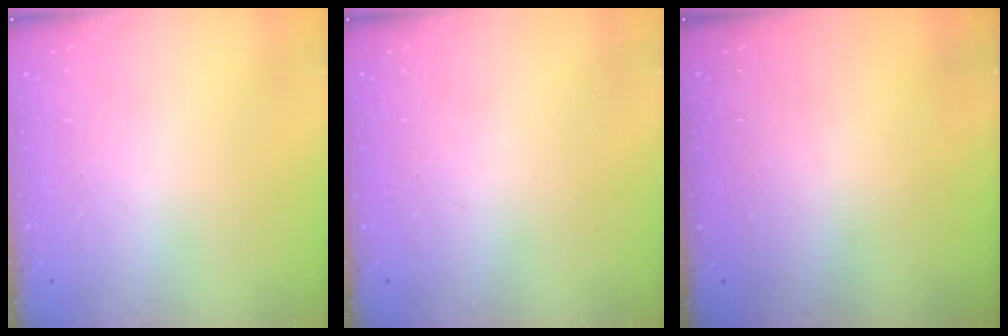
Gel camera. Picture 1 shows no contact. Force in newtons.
{"total": 0.0}
{"total": 0.0}